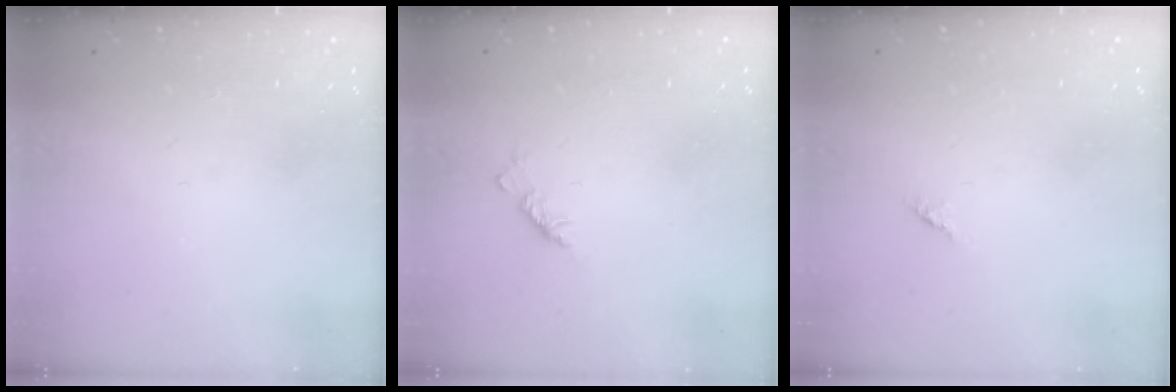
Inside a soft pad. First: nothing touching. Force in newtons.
{"total": 3.8, "press": 3.7, "slide": 0.8}
{"total": 1.2, "press": 1.2, "slide": 0.3}